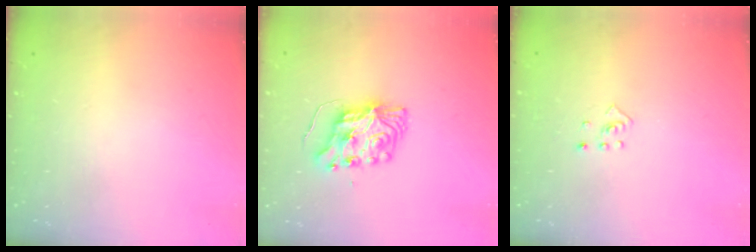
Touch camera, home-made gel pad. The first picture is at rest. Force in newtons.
{"total": 8.2, "press": 8.2, "slide": 0.6}
{"total": 2.0, "press": 1.9, "slide": 0.8}